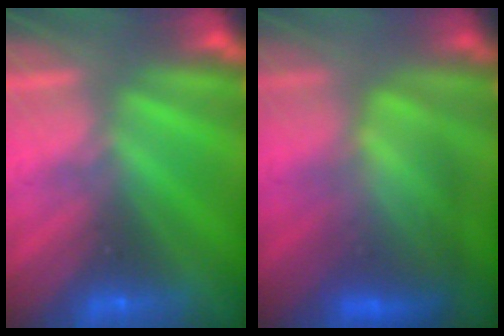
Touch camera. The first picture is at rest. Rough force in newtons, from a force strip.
{"total": 3.7}